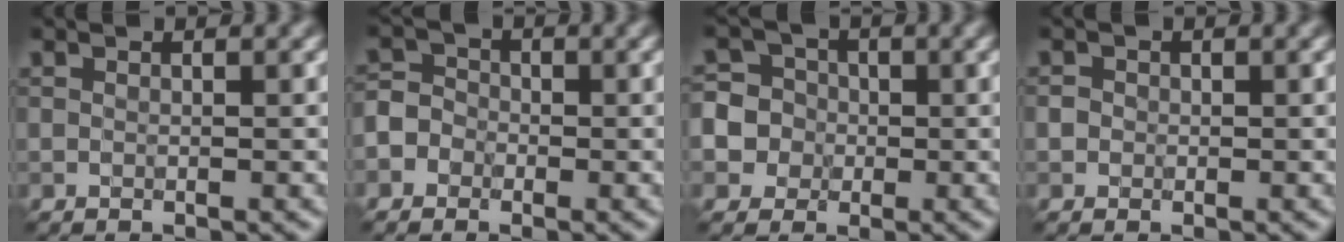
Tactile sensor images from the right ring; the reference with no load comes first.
{"total": 3.4, "force": [-1.6, 2.9, 0.9], "torque": [0.000, 0.011, -0.043]}
{"total": 8.3, "force": [-0.9, 8.0, 2.0], "torque": [-0.054, 0.014, -0.033]}
{"total": 1.0, "force": [0.1, 1.0, 0.3], "torque": [-0.003, -0.003, -0.003]}